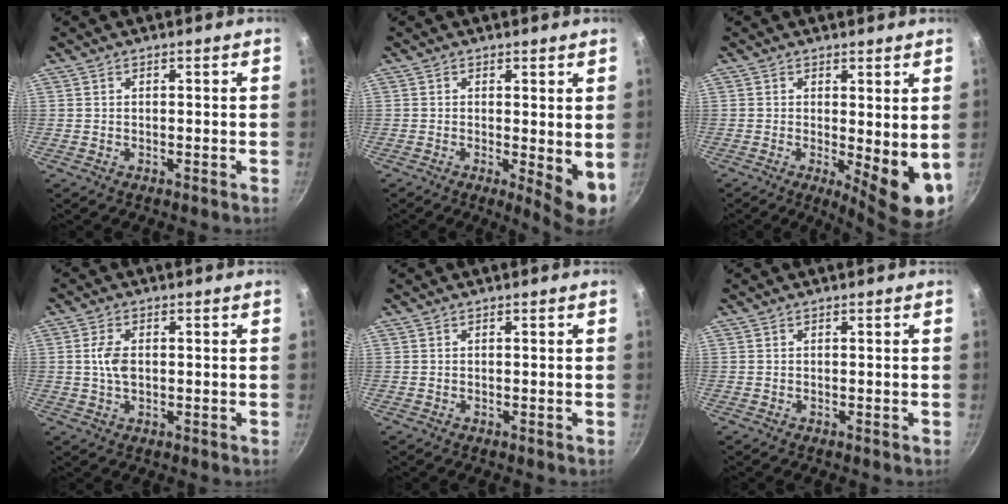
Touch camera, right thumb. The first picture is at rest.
{"total": 6.3, "force": [0.0, 1.9, 6.0], "torque": [-0.079, -0.016, 0.002]}
{"total": 9.3, "force": [-0.2, 3.1, 8.8], "torque": [-0.104, -0.019, 0.005]}
{"total": 4.3, "force": [0.2, 2.5, 3.5], "torque": [-0.065, 0.005, 0.002]}
{"total": 0.0}
{"total": 0.0}